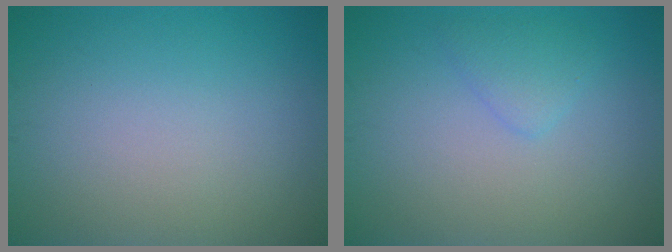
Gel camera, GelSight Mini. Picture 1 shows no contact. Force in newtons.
{"total": 1.6, "press": 1.6, "slide": 0.1}